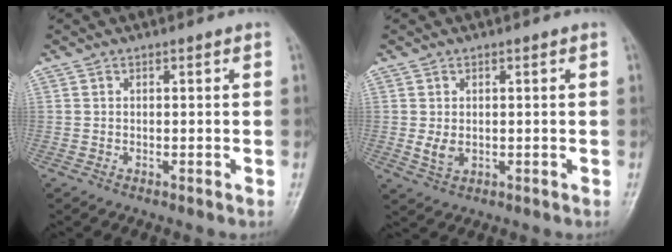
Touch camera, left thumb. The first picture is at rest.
{"total": 3.0, "force": [0.0, 2.1, 2.1], "torque": [-0.035, -0.007, 0.005]}